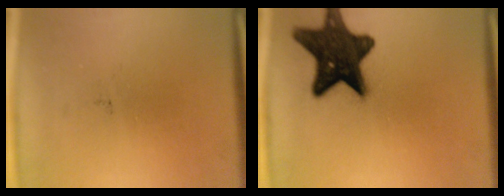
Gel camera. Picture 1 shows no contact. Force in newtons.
{"total": 15.0}